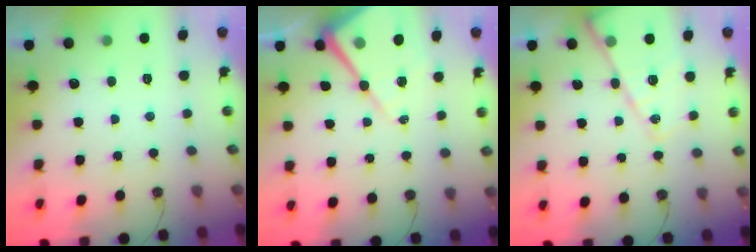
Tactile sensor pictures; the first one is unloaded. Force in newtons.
{"total": 13.3, "press": 13.2, "slide": 1.4}
{"total": 15.8, "press": 15.8, "slide": 1.5}